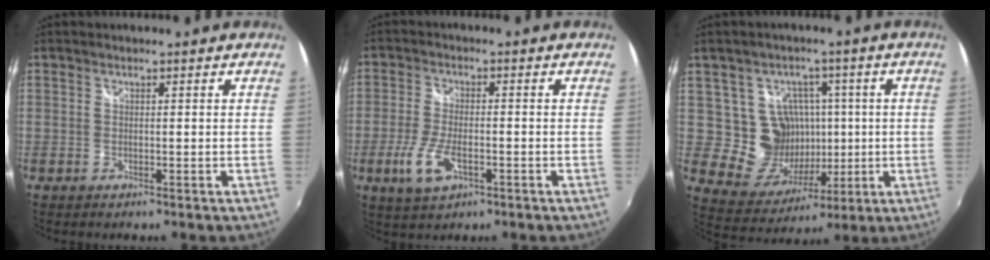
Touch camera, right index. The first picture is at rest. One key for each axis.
{"total": 7.6, "fx": -2.9, "fy": 3.3, "fz": 6.2, "tx": -0.140, "ty": -0.011, "tz": -0.053}
{"total": 11.6, "fx": 1.0, "fy": 11.0, "fz": 3.4, "tx": -0.077, "ty": 0.020, "tz": 0.033}